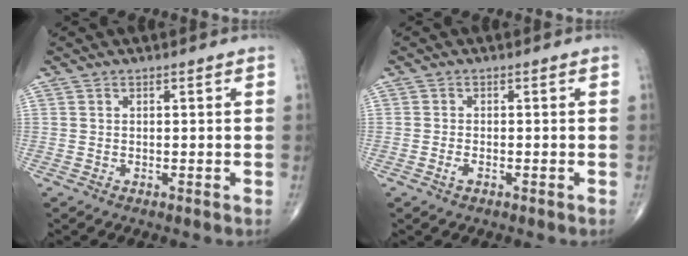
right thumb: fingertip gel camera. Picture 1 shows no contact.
{"total": 1.4, "force": [-0.7, 0.6, 1.1], "torque": [-0.024, 0.003, -0.013]}